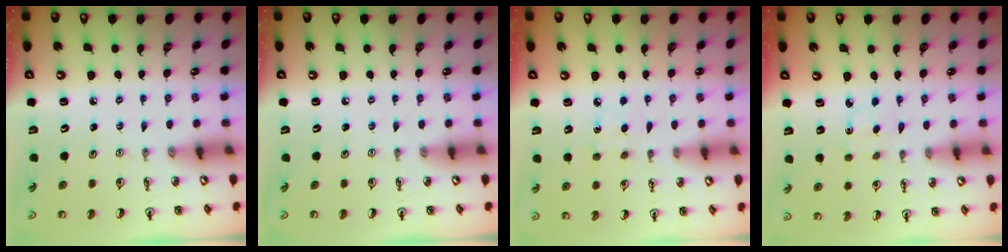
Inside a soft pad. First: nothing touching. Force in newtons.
{"total": 0.0}
{"total": 4.5, "press": 4.4, "slide": 0.5}
{"total": 1.7, "press": 1.6, "slide": 0.4}